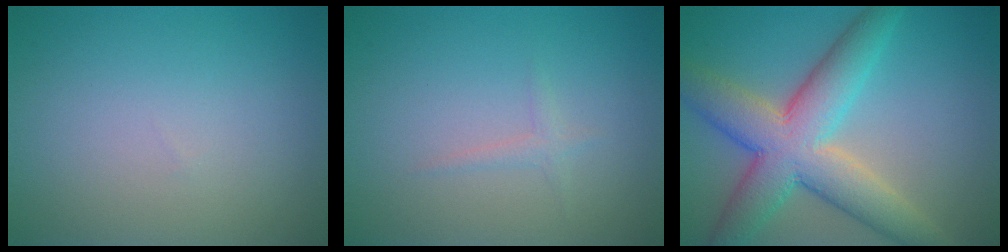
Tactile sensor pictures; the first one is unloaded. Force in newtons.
{"total": 0.8, "press": 0.8, "slide": 0.1}
{"total": 8.8, "press": 8.8, "slide": 0.3}